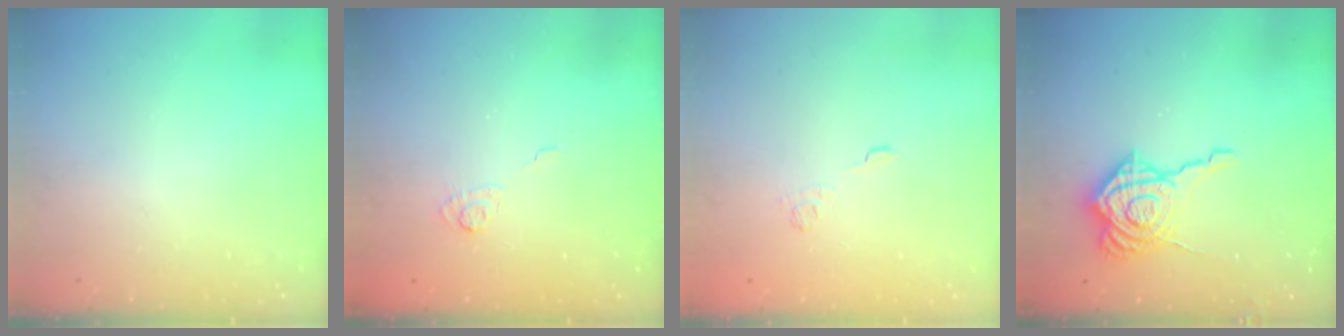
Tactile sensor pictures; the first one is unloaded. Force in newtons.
{"total": 3.1, "press": 2.7, "slide": 1.6}
{"total": 2.3, "press": 1.8, "slide": 1.3}
{"total": 13.1, "press": 13.1, "slide": 0.9}